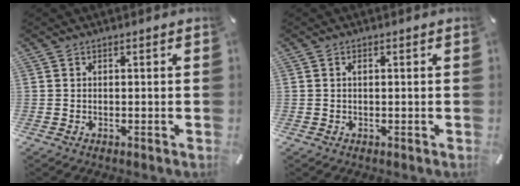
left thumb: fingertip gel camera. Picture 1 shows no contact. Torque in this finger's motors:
{"motor_torque": [0.00, -0.12, -0.05, 0.02, 0.01]}